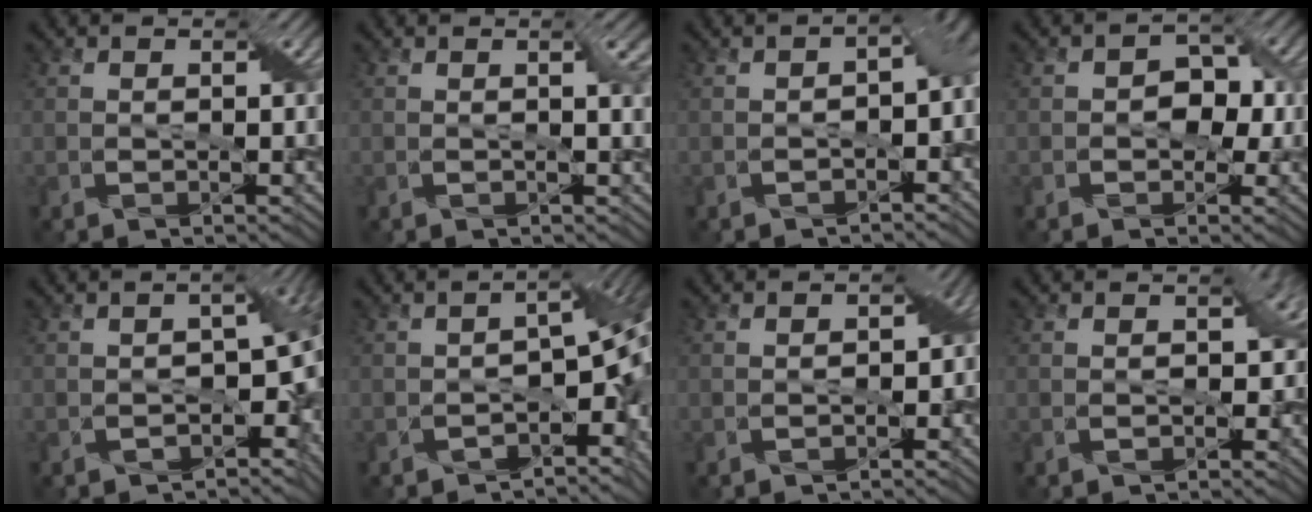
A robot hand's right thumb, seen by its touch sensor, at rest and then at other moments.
{"total": 2.2, "force": [0.2, 0.7, 2.0], "torque": [-0.026, -0.001, 0.002]}
{"total": 7.2, "force": [-2.4, 4.4, 5.2], "torque": [-0.045, -0.021, -0.034]}
{"total": 3.3, "force": [-0.4, 2.6, 2.1], "torque": [-0.011, 0.009, -0.018]}
{"total": 8.2, "force": [-3.0, 5.0, 5.8], "torque": [-0.047, -0.023, -0.033]}
{"total": 10.0, "force": [-4.3, 5.0, 7.5], "torque": [-0.080, -0.025, -0.051]}
{"total": 3.6, "force": [-1.4, 2.5, 2.1], "torque": [-0.020, -0.009, -0.026]}
{"total": 5.6, "force": [-1.1, 4.3, 3.5], "torque": [-0.010, -0.003, -0.018]}